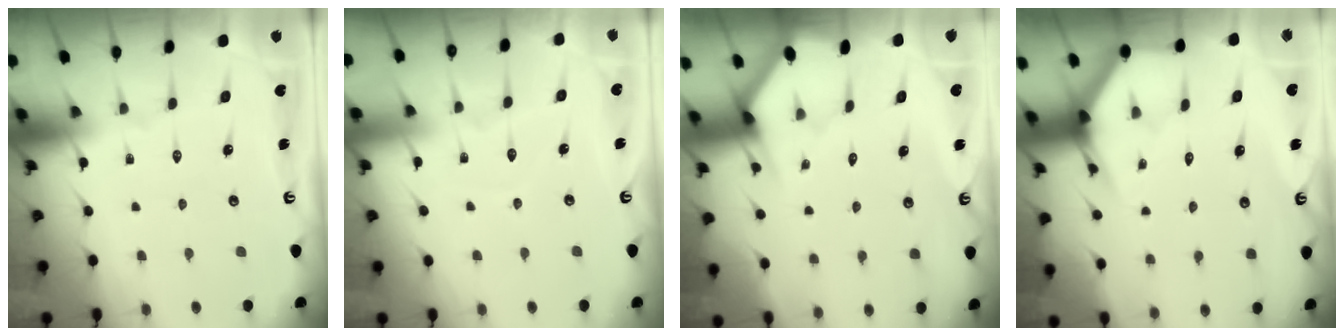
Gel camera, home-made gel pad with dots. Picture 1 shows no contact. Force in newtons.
{"total": 3.7, "press": 3.7, "slide": 0.4}
{"total": 2.9, "press": 2.9, "slide": 0.2}
{"total": 3.9, "press": 3.9, "slide": 0.4}